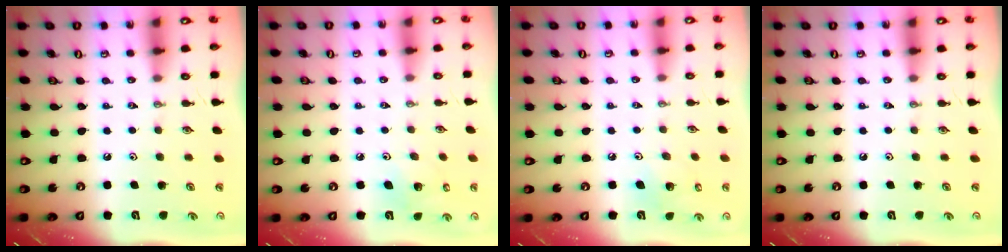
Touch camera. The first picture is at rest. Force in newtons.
{"total": 4.7, "press": 4.5, "slide": 1.3}
{"total": 6.8, "press": 6.3, "slide": 2.4}
{"total": 0.0}